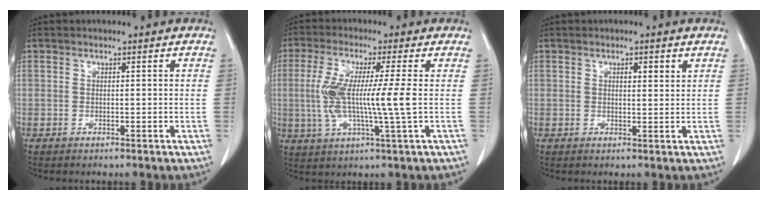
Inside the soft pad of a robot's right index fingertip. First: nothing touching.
{"total": 10.2, "force": [0.0, -0.2, 10.2], "torque": [-0.217, -0.007, -0.003]}
{"total": 1.9, "force": [1.0, 0.5, 1.5], "torque": [-0.026, -0.002, 0.014]}